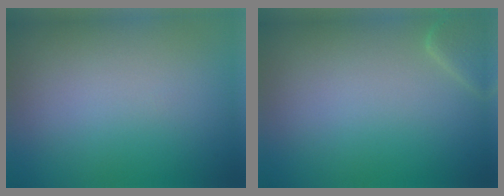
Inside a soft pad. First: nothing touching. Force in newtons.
{"total": 1.7, "press": 1.7, "slide": 0.2}